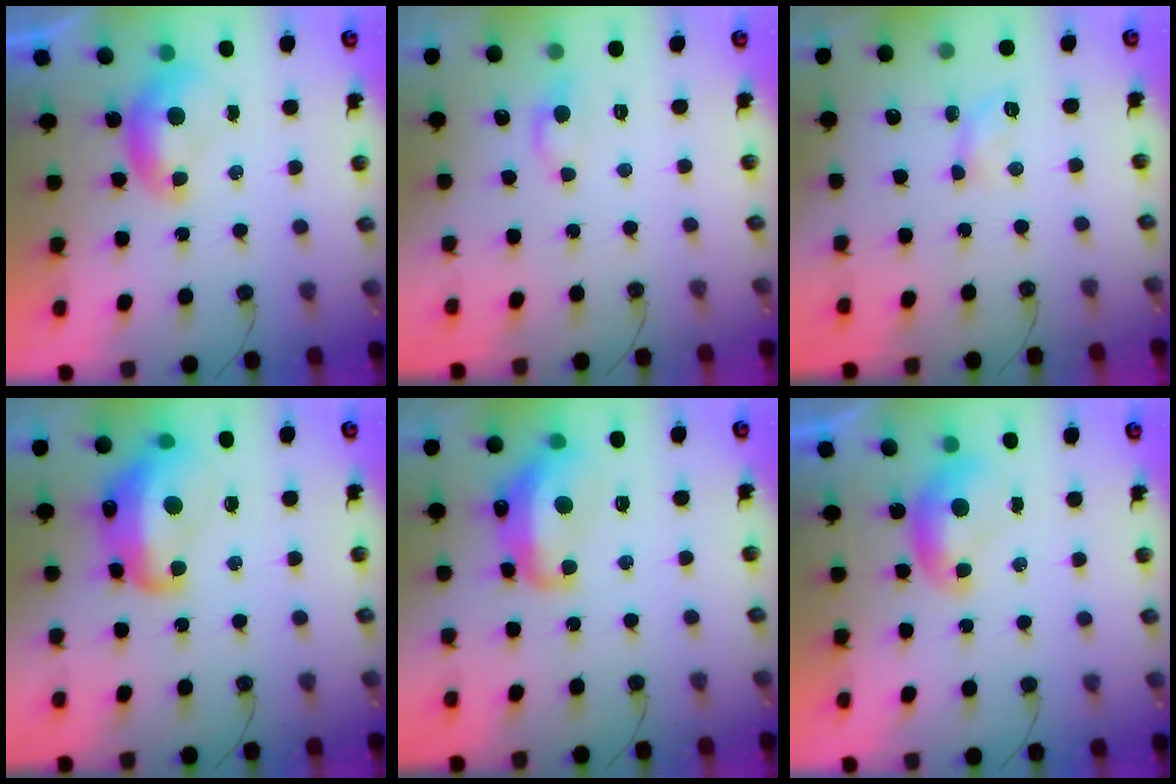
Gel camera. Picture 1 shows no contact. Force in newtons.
{"total": 1.7, "press": 1.6, "slide": 0.6}
{"total": 2.9, "press": 2.9, "slide": 0.5}
{"total": 11.2, "press": 11.1, "slide": 1.4}
{"total": 8.1, "press": 8.0, "slide": 1.1}
{"total": 0.0}